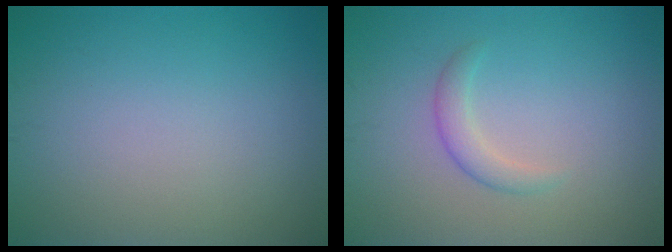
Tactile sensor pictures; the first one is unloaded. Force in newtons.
{"total": 1.6, "press": 1.6, "slide": 0.1}